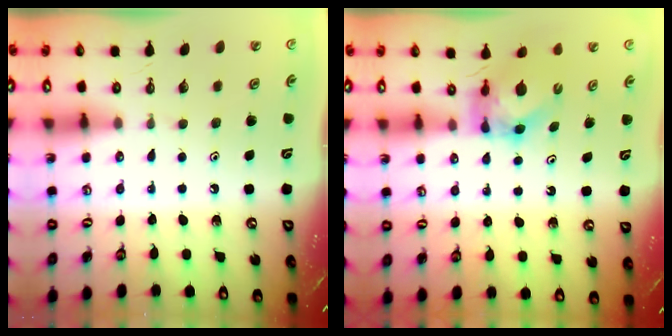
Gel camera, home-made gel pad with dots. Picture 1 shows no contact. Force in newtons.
{"total": 5.6, "press": 5.6, "slide": 0.1}